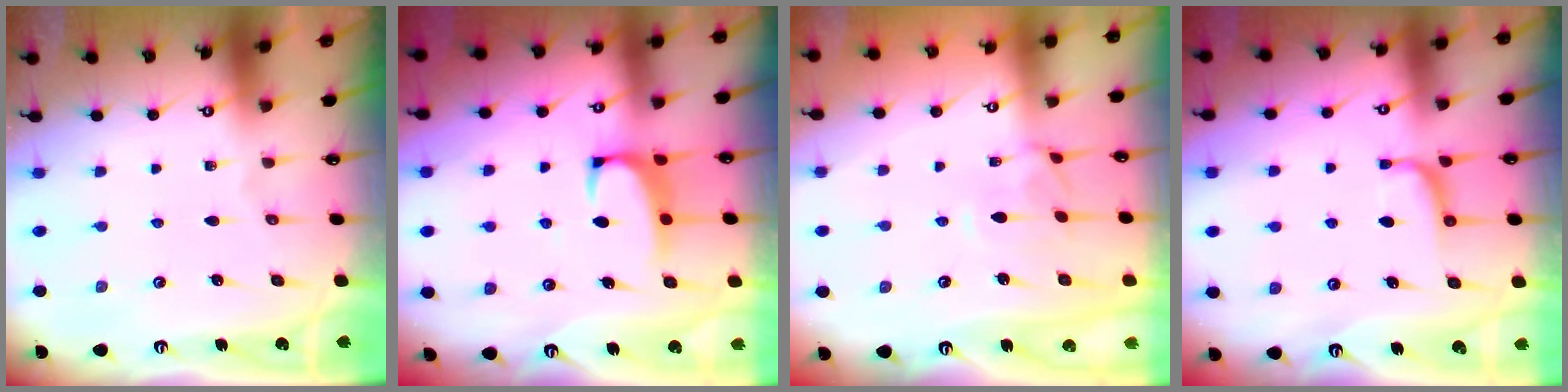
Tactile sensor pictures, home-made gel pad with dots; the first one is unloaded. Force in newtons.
{"total": 1.4, "press": 1.1, "slide": 0.8}
{"total": 2.2, "press": 2.1, "slide": 0.5}
{"total": 0.5, "press": 0.0, "slide": 0.5}